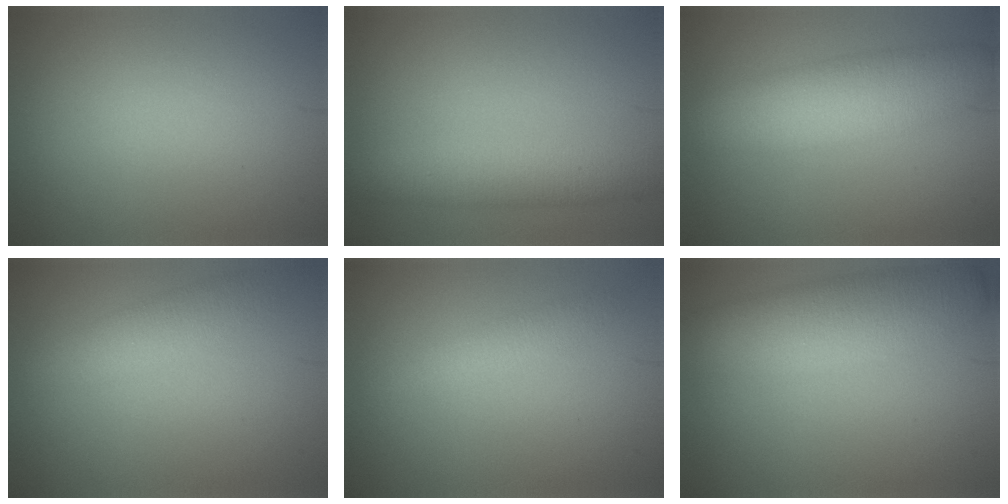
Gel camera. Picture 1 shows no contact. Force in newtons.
{"total": 3.8, "press": 3.8, "slide": 0.1}
{"total": 6.7, "press": 6.7, "slide": 0.2}
{"total": 3.1, "press": 3.1, "slide": 0.2}
{"total": 1.8, "press": 1.8, "slide": 0.0}
{"total": 6.9, "press": 6.8, "slide": 0.6}